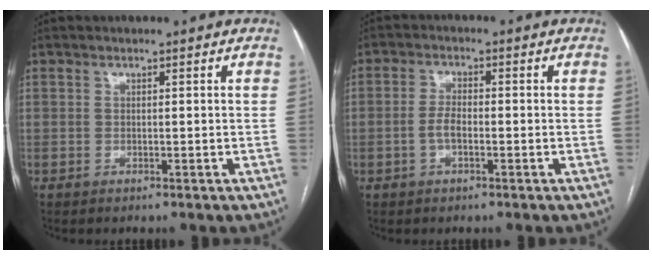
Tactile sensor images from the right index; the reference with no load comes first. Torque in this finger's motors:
{"motor_torque": [-0.05, -0.18, 0.04, 0.02]}